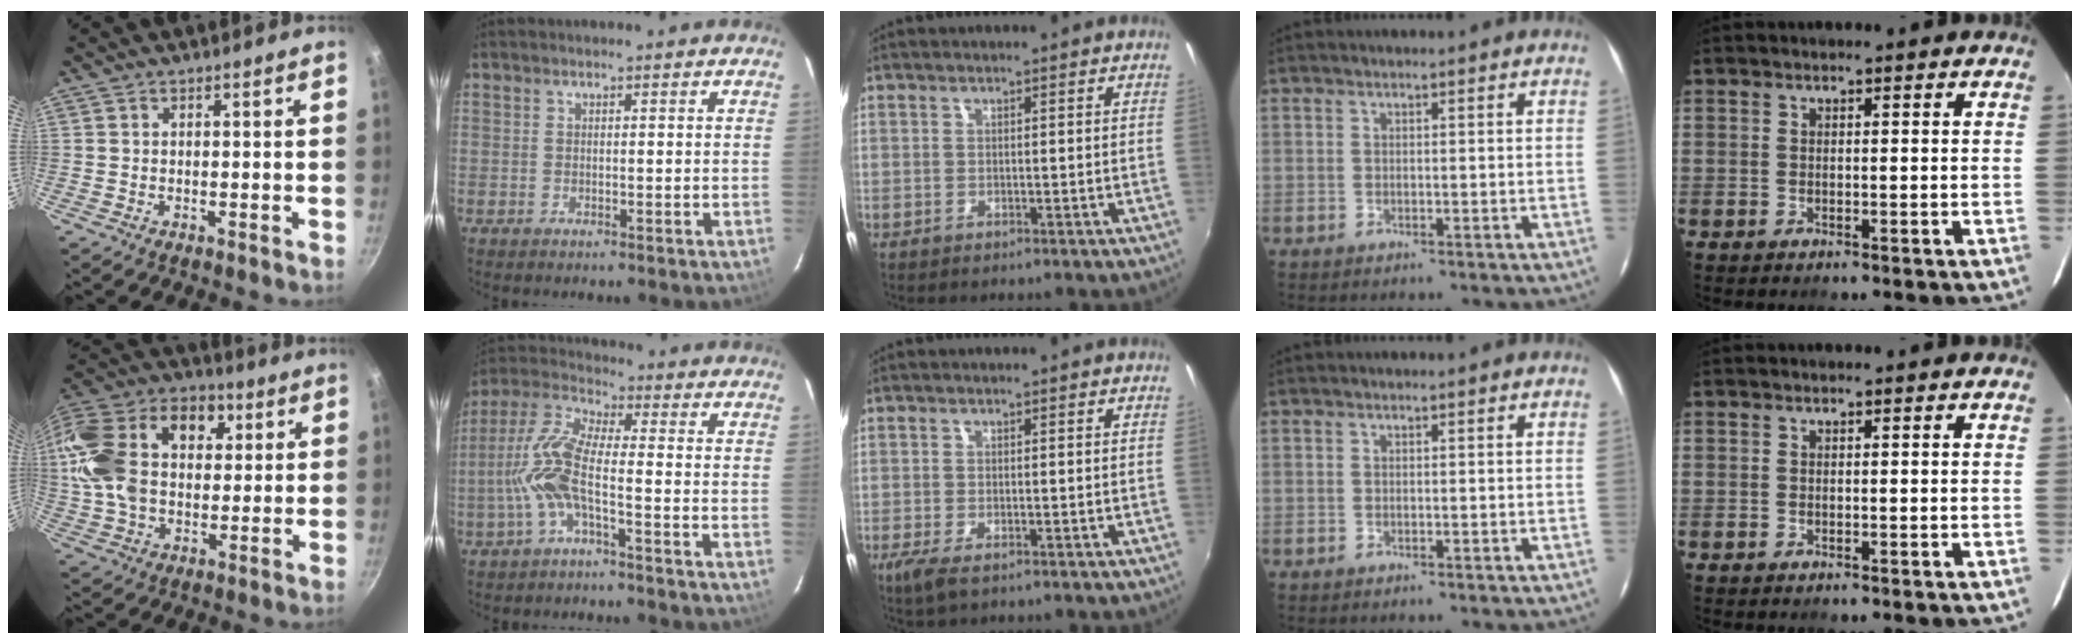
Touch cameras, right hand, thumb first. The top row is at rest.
{"thumb": {"total": 24.0, "force": [4.8, 16.6, 16.8], "torque": [-0.320, 0.035, 0.071]}, "index": {"total": 9.7, "force": [-2.9, 1.9, 9.1], "torque": [-0.213, 0.009, -0.059]}, "middle": {"total": 3.8, "force": [-2.1, 1.0, 2.9], "torque": [-0.061, -0.015, -0.036]}}